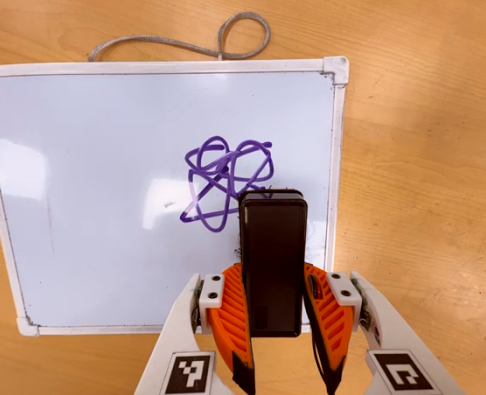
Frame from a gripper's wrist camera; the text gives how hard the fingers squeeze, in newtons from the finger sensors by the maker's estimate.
{"total": 6.5, "left": 4.6, "right": 8.4}